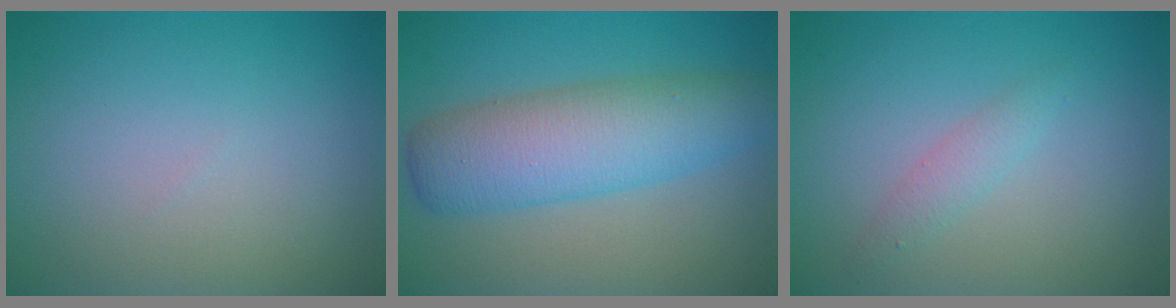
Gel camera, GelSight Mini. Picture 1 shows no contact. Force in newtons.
{"total": 7.2, "press": 7.2, "slide": 0.1}
{"total": 1.5, "press": 1.5, "slide": 0.0}